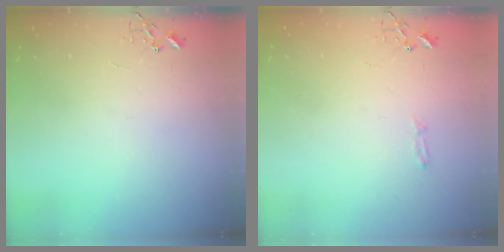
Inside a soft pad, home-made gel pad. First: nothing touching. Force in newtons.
{"total": 2.8, "press": 2.8, "slide": 0.4}